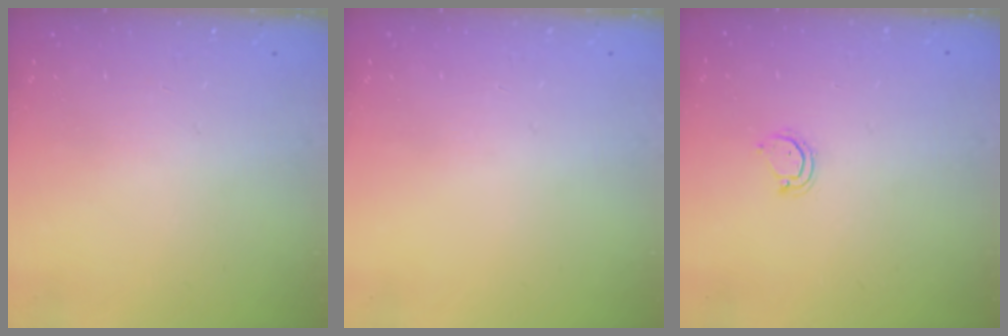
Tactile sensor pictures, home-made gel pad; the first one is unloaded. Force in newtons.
{"total": 0.0}
{"total": 3.0, "press": 3.0, "slide": 0.2}